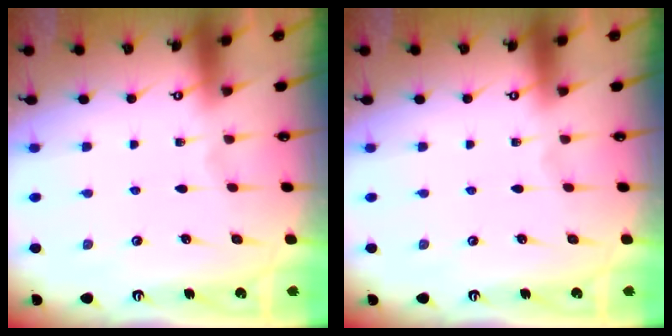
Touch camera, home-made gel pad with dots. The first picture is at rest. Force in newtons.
{"total": 0.0}